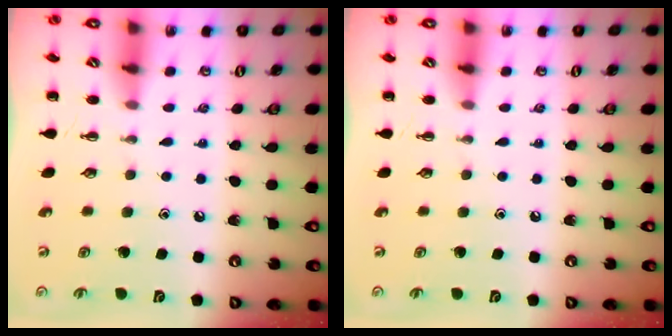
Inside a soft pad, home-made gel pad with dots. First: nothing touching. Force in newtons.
{"total": 0.0}